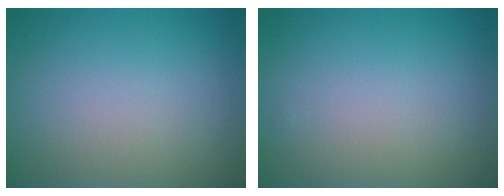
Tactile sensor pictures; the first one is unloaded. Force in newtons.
{"total": 0.0}